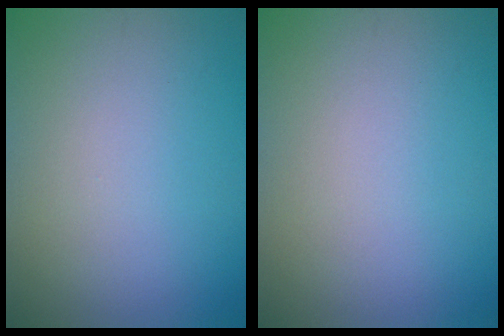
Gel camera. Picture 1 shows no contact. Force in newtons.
{"total": 0.0}